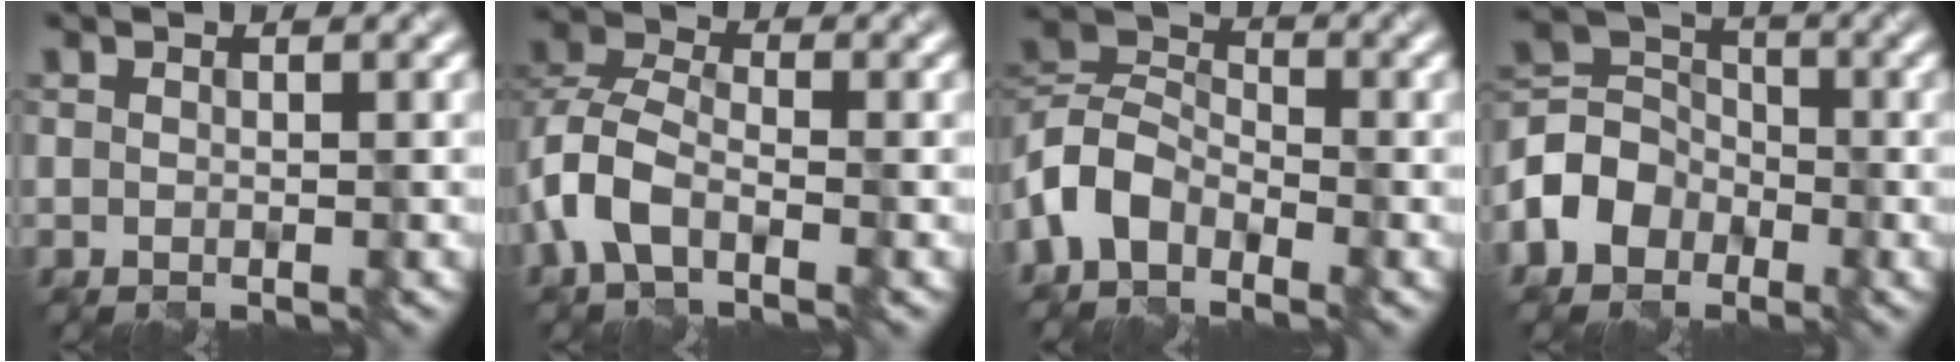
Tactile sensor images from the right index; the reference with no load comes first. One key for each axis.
{"total": 4.7, "fx": -2.2, "fy": 2.7, "fz": 3.3, "tx": -0.074, "ty": 0.003, "tz": -0.054}
{"total": 5.6, "fx": -3.1, "fy": 3.6, "fz": 3.0, "tx": -0.066, "ty": 0.007, "tz": -0.076}
{"total": 4.9, "fx": -2.3, "fy": 4.0, "fz": 1.6, "tx": -0.031, "ty": 0.008, "tz": -0.059}